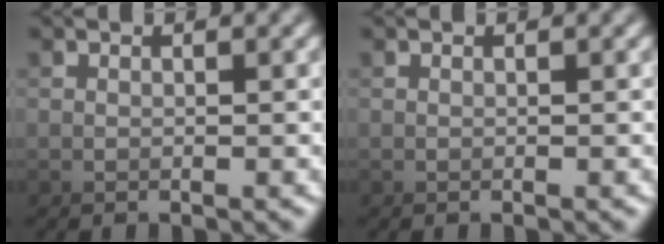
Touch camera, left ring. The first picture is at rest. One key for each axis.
{"total": 0.0}